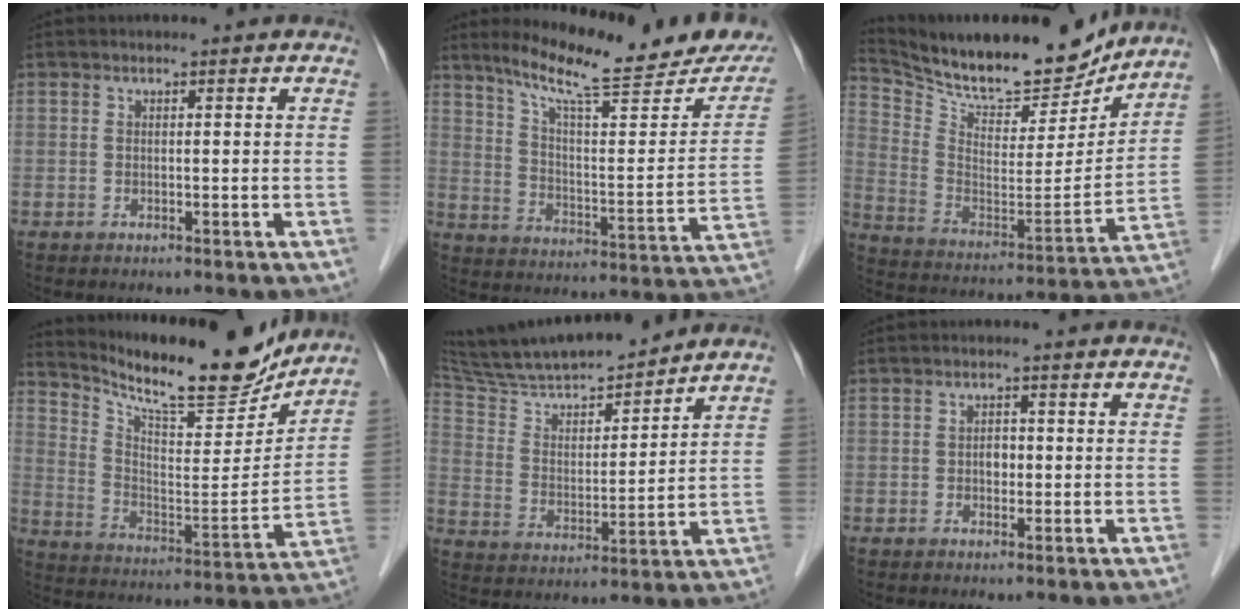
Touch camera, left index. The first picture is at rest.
{"total": 22.2, "force": [18.5, 3.1, 11.8], "torque": [-0.176, -0.029, 0.257]}
{"total": 20.3, "force": [18.4, 4.4, 7.6], "torque": [-0.145, -0.019, 0.295]}
{"total": 18.8, "force": [17.1, 2.7, 7.2], "torque": [-0.135, -0.031, 0.262]}
{"total": 18.2, "force": [16.5, 1.8, 7.5], "torque": [-0.135, 0.006, 0.285]}
{"total": 1.7, "force": [-0.2, 1.2, 1.2], "torque": [-0.018, 0.005, -0.004]}